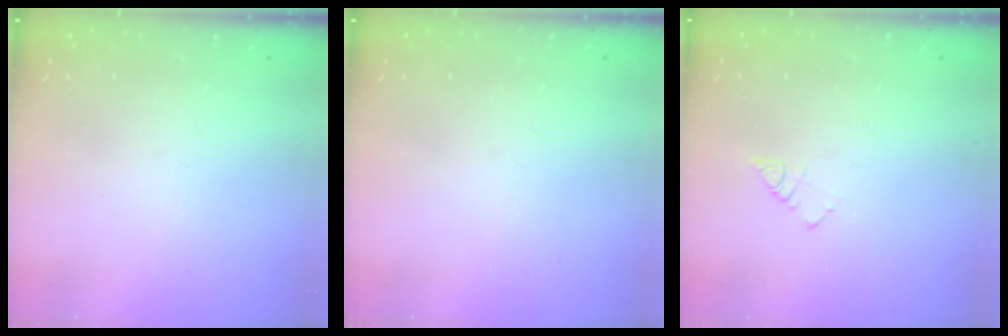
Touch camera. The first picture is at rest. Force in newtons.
{"total": 0.0}
{"total": 3.9, "press": 3.9, "slide": 0.4}